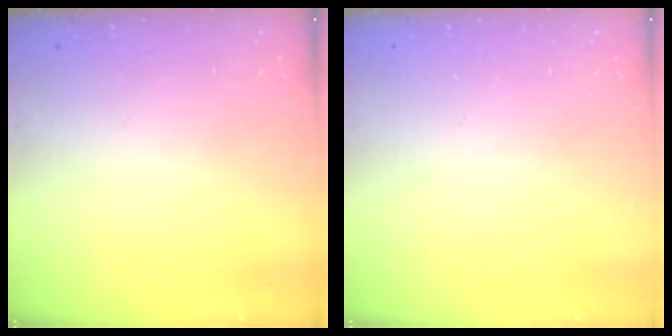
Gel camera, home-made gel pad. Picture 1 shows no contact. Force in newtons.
{"total": 0.0}